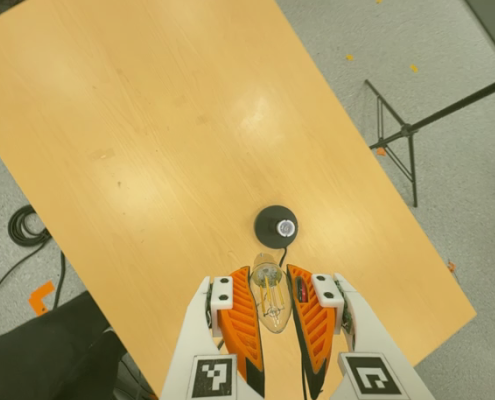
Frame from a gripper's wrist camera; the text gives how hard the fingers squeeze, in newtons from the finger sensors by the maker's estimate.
{"total": 21.5, "left": 24.4, "right": 18.5}